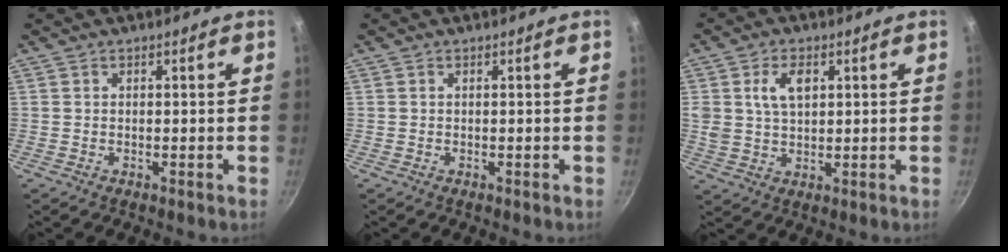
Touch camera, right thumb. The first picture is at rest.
{"total": 0.0}
{"total": 6.6, "force": [2.1, 4.2, 4.7], "torque": [-0.076, -0.007, 0.040]}